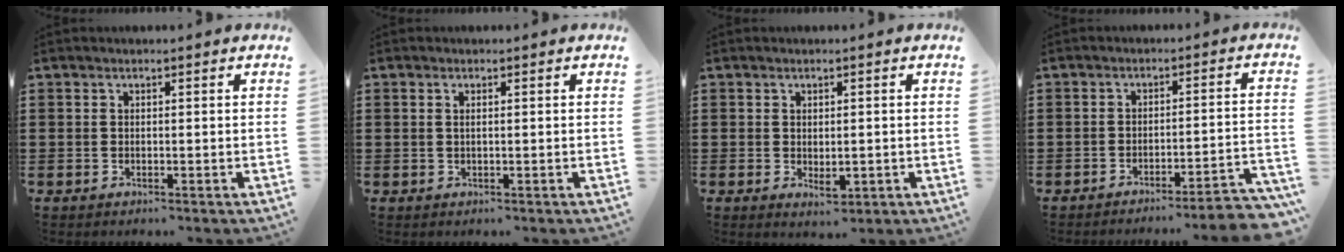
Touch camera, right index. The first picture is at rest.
{"total": 0.7, "force": [0.2, 0.0, 0.7], "torque": [-0.014, 0.000, 0.003]}
{"total": 1.9, "force": [-0.1, 1.3, 1.4], "torque": [-0.019, -0.001, -0.004]}
{"total": 4.0, "force": [-3.6, -0.4, 1.8], "torque": [-0.032, -0.012, -0.072]}